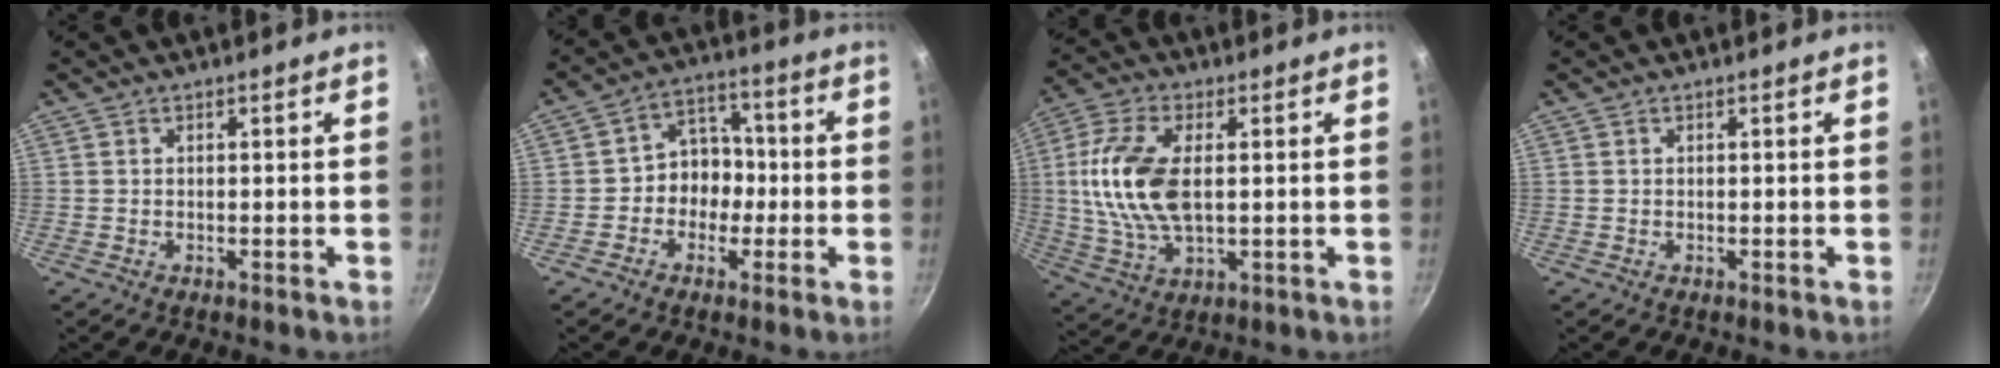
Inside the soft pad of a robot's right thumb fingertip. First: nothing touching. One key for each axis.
{"total": 7.9, "fx": -1.6, "fy": 6.8, "fz": 3.8, "tx": -0.005, "ty": 0.032, "tz": -0.038}
{"total": 14.5, "fx": 1.4, "fy": 7.6, "fz": 12.3, "tx": -0.245, "ty": 0.002, "tz": 0.026}
{"total": 0.0}